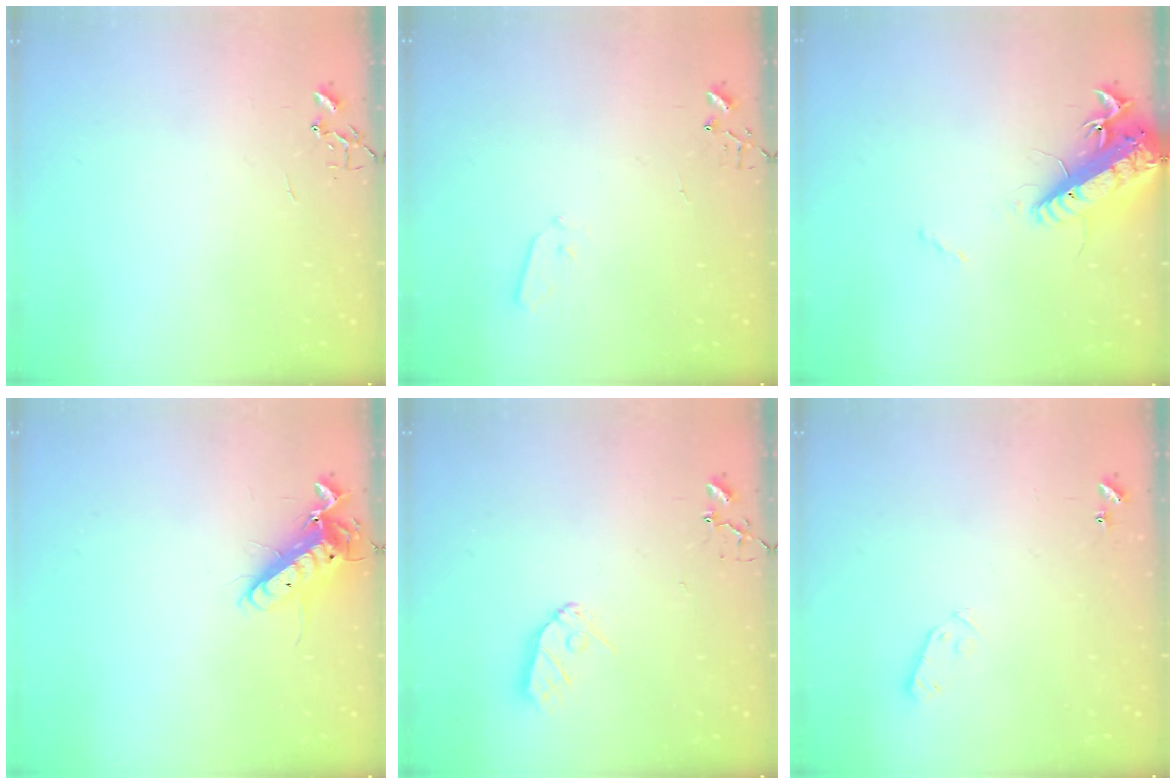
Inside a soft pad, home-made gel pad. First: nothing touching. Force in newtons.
{"total": 3.5, "press": 3.4, "slide": 0.6}
{"total": 16.7, "press": 16.2, "slide": 4.1}
{"total": 12.5, "press": 12.4, "slide": 1.6}
{"total": 8.6, "press": 8.5, "slide": 0.7}
{"total": 4.1, "press": 4.1, "slide": 0.6}